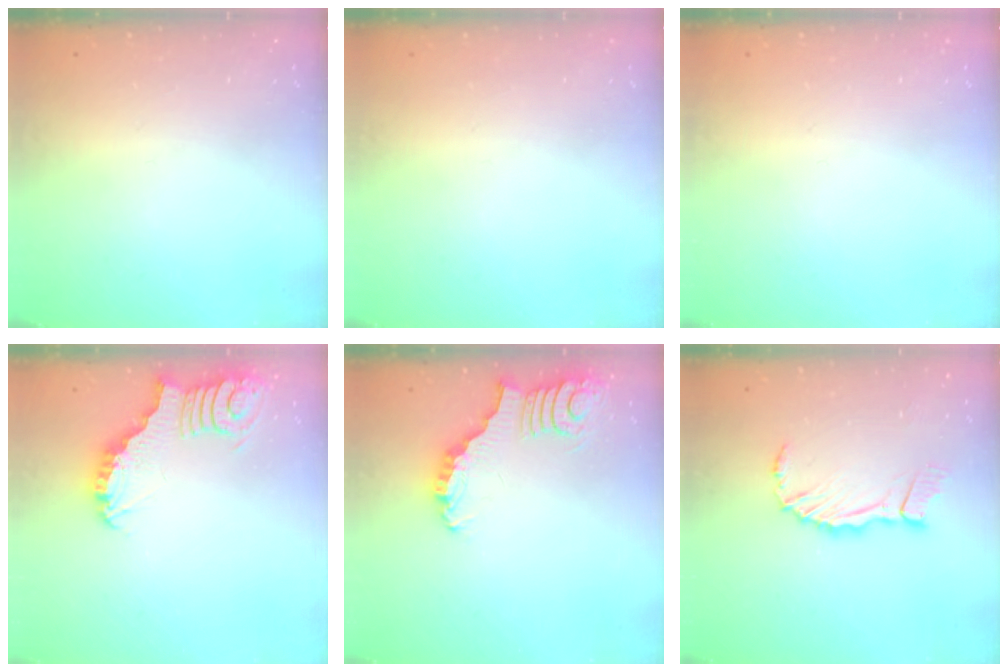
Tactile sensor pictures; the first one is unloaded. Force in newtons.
{"total": 0.0}
{"total": 0.0}
{"total": 3.5, "press": 3.5, "slide": 0.6}
{"total": 3.5, "press": 3.5, "slide": 0.5}
{"total": 8.0, "press": 7.9, "slide": 0.8}